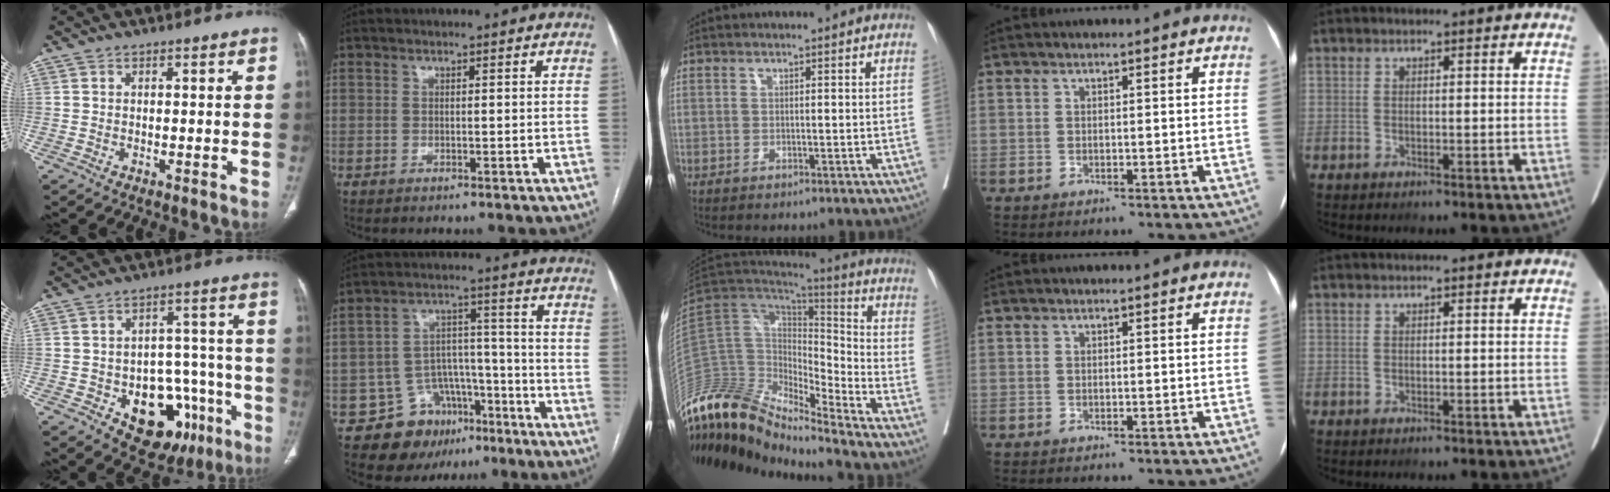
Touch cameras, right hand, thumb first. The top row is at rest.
{"thumb": {"total": 16.7, "force": [-7.0, 10.6, 10.8], "torque": [-0.097, 0.049, -0.083]}, "index": {"total": 10.7, "force": [-6.9, 7.6, 3.1], "torque": [-0.038, 0.053, -0.099]}, "middle": {"total": 21.4, "force": [-19.0, 4.0, 9.0], "torque": [-0.188, 0.039, -0.341]}}